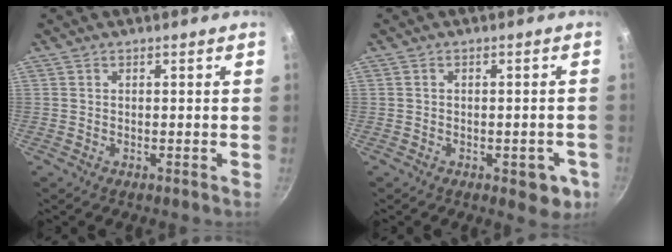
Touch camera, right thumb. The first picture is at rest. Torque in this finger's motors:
{"motor_torque": [-0.22, 0.02, -0.32, 0.00, 0.01]}